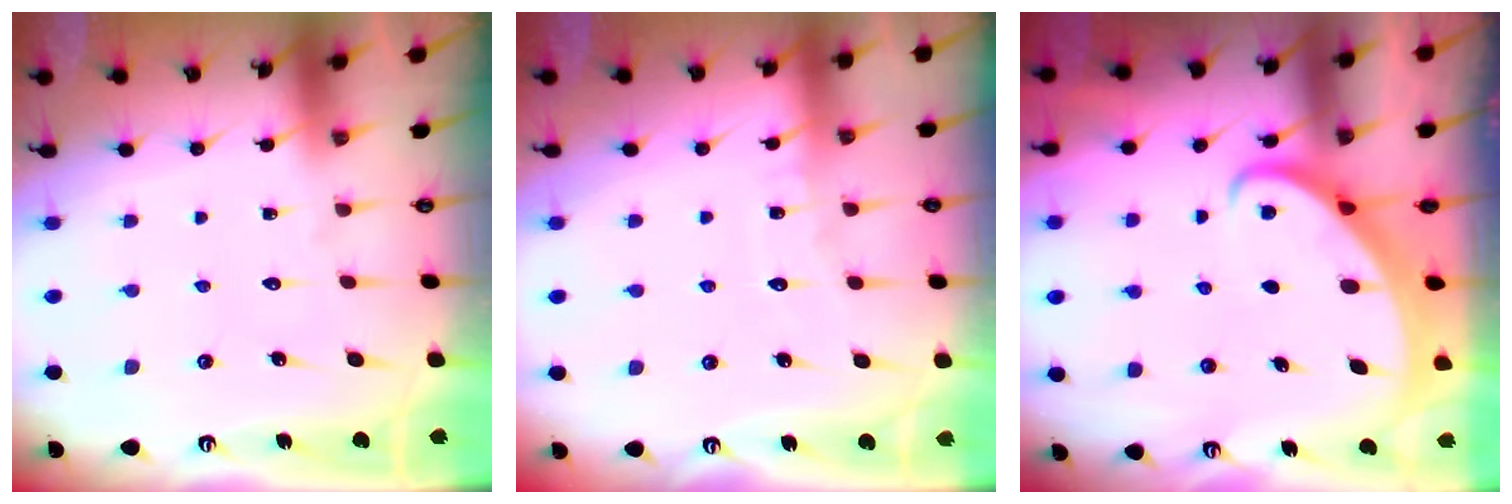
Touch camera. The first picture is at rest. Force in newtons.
{"total": 5.3, "press": 5.3, "slide": 0.5}
{"total": 2.7, "press": 2.6, "slide": 0.3}